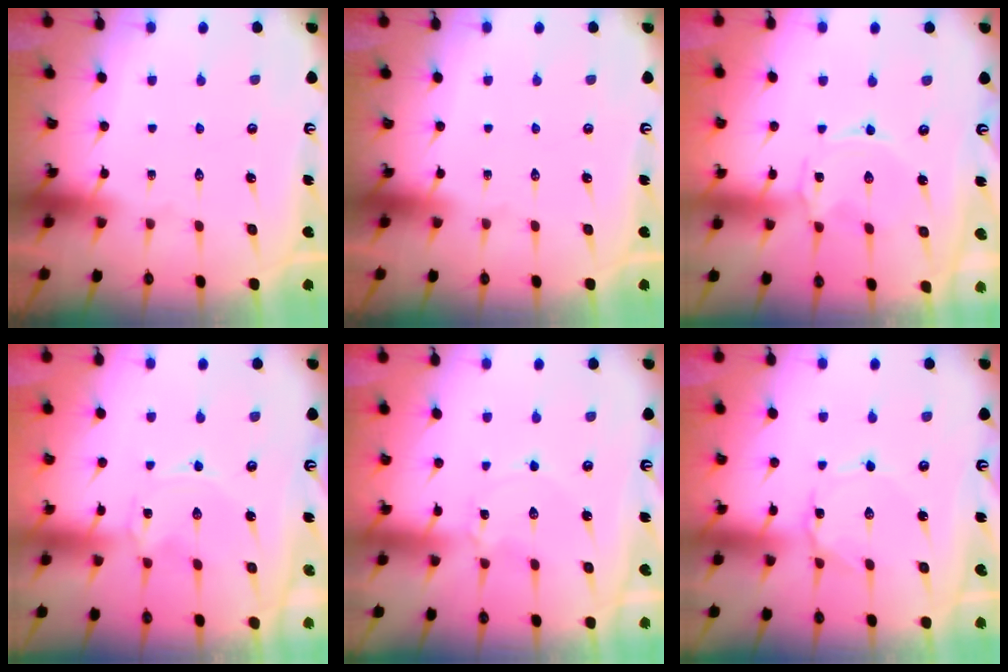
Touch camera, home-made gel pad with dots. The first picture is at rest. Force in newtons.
{"total": 0.0}
{"total": 0.0}
{"total": 0.0}
{"total": 1.6, "press": 1.6, "slide": 0.2}
{"total": 2.1, "press": 2.0, "slide": 0.2}